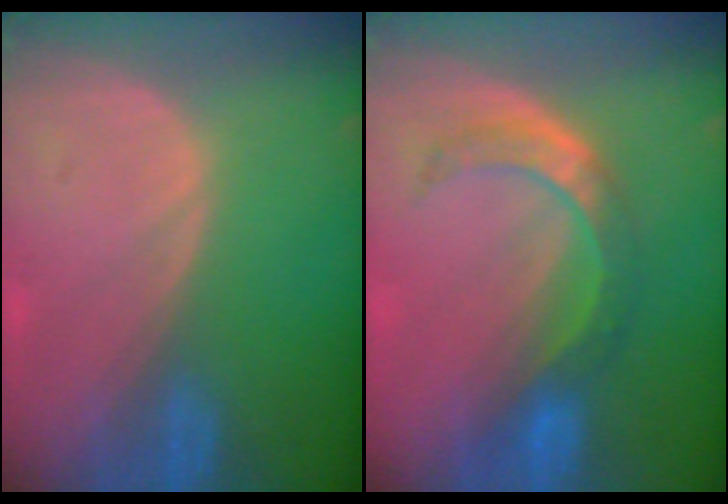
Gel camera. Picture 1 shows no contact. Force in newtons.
{"total": 6.0, "press": 5.9, "slide": 0.4}